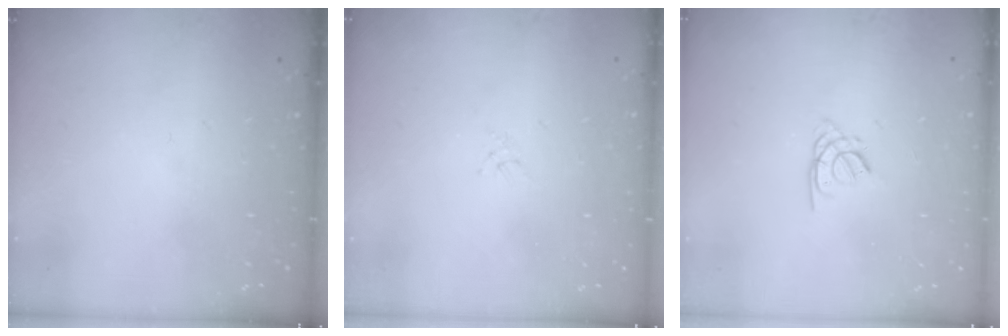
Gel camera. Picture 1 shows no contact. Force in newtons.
{"total": 1.3, "press": 1.2, "slide": 0.3}
{"total": 1.3, "press": 1.3, "slide": 0.4}